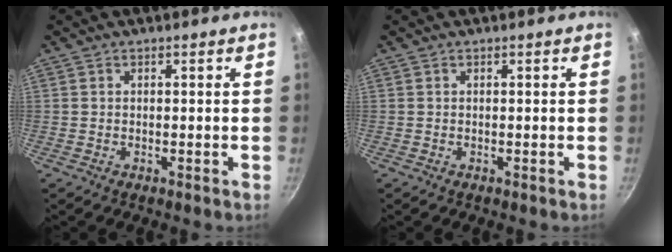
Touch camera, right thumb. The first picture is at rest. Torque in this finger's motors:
{"motor_torque": [0.12, -0.01, -0.11, 0.05, 0.01]}